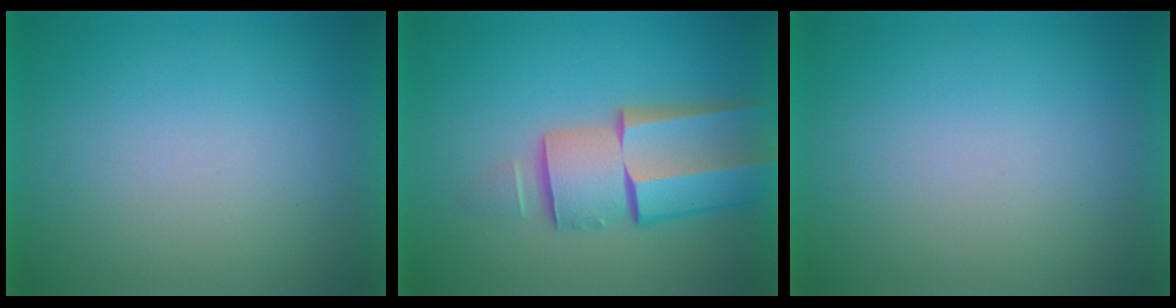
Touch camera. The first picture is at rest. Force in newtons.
{"total": 7.6}
{"total": 0.0}